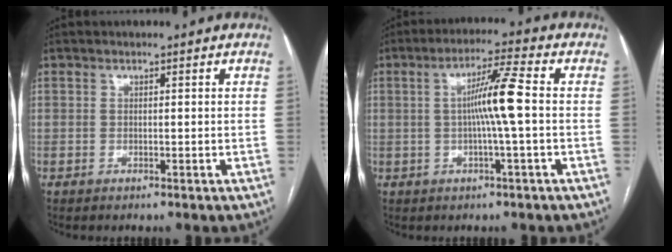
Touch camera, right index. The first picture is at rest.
{"total": 7.3, "force": [-0.1, -0.7, 7.2], "torque": [-0.129, 0.009, -0.002]}